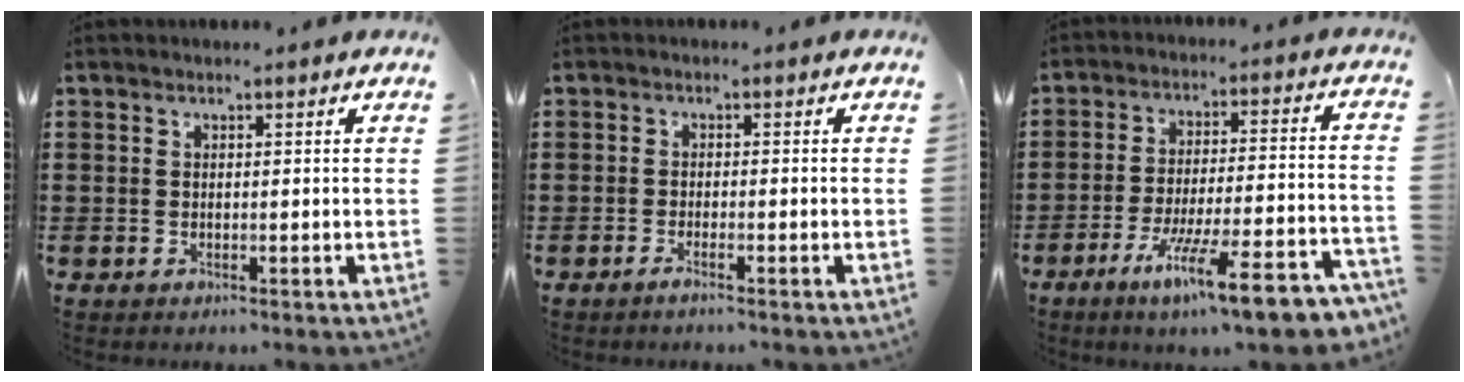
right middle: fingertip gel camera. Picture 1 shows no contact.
{"total": 1.2, "force": [-0.9, 0.0, 0.8], "torque": [-0.014, -0.003, -0.016]}
{"total": 12.7, "force": [-8.9, 1.5, 9.0], "torque": [-0.150, 0.017, -0.160]}